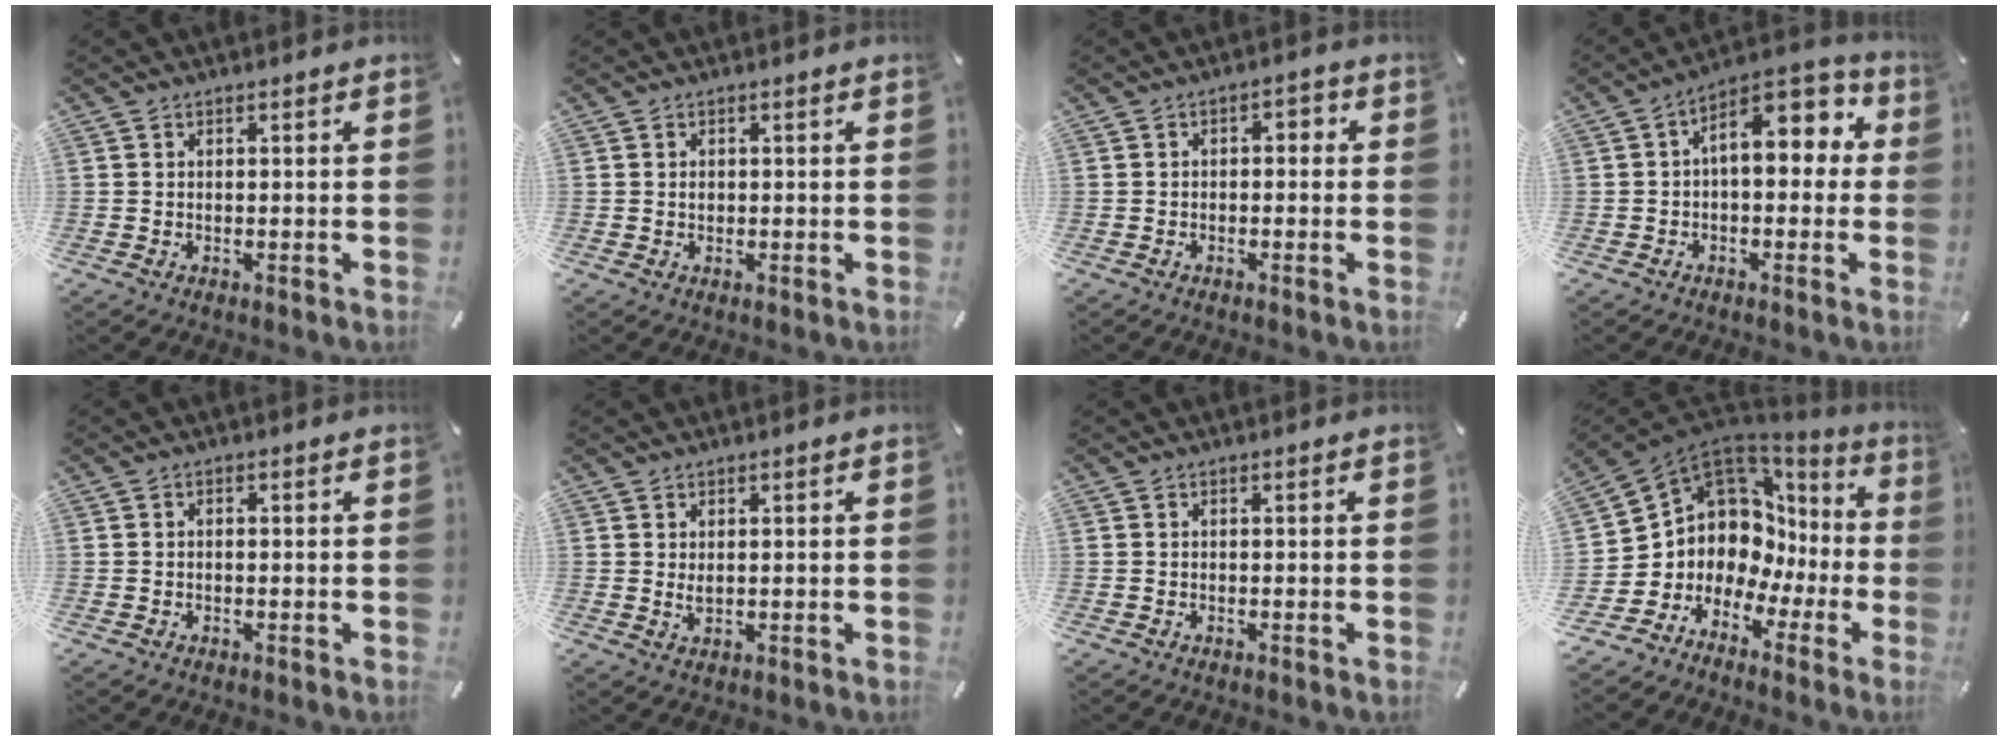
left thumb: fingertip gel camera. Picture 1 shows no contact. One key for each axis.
{"total": 1.0, "fx": 0.1, "fy": 0.8, "fz": 0.6, "tx": -0.014, "ty": 0.002, "tz": 0.001}
{"total": 2.2, "fx": -1.5, "fy": 1.2, "fz": 1.1, "tx": -0.021, "ty": 0.013, "tz": -0.032}
{"total": 11.2, "fx": 3.3, "fy": 5.9, "fz": 8.9, "tx": -0.125, "ty": -0.021, "tz": 0.052}
{"total": 0.5, "fx": -0.1, "fy": 0.3, "fz": 0.4, "tx": -0.009, "ty": 0.000, "tz": -0.003}
{"total": 1.6, "fx": 0.7, "fy": 0.8, "fz": 1.2, "tx": -0.027, "ty": 0.000, "tz": 0.012}
{"total": 0.0}
{"total": 9.2, "fx": 3.3, "fy": 8.2, "fz": 2.8, "tx": -0.071, "ty": -0.074, "tz": 0.070}